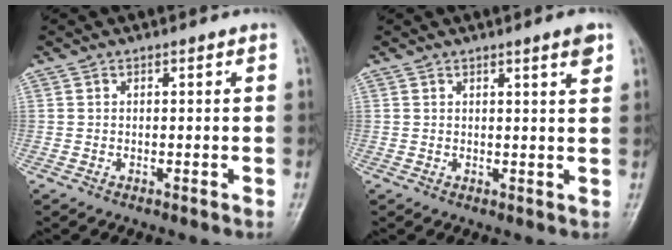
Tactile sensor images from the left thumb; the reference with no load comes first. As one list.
[{"total": 3.0, "force": [1.8, 0.1, 2.4], "torque": [-0.033, -0.011, 0.026]}]